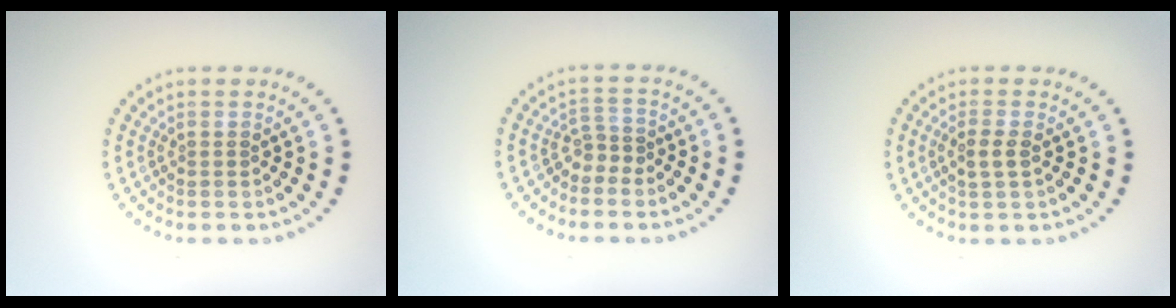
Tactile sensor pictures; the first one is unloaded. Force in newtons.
{"total": 1.6, "press": 1.0, "slide": 1.2}
{"total": 1.6, "press": 1.5, "slide": 0.5}